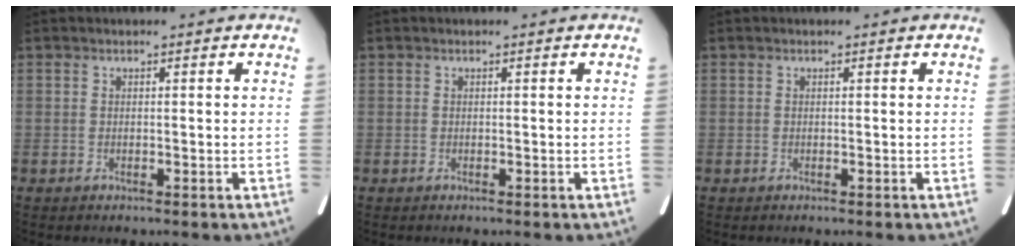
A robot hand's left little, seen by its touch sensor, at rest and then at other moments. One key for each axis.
{"total": 0.0}
{"total": 0.0}